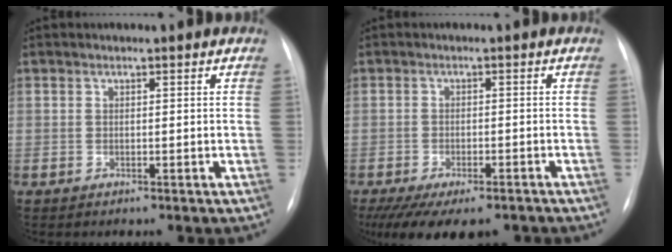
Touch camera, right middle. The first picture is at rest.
{"total": 12.9, "force": [-9.7, 4.8, 7.1], "torque": [-0.138, -0.018, -0.134]}